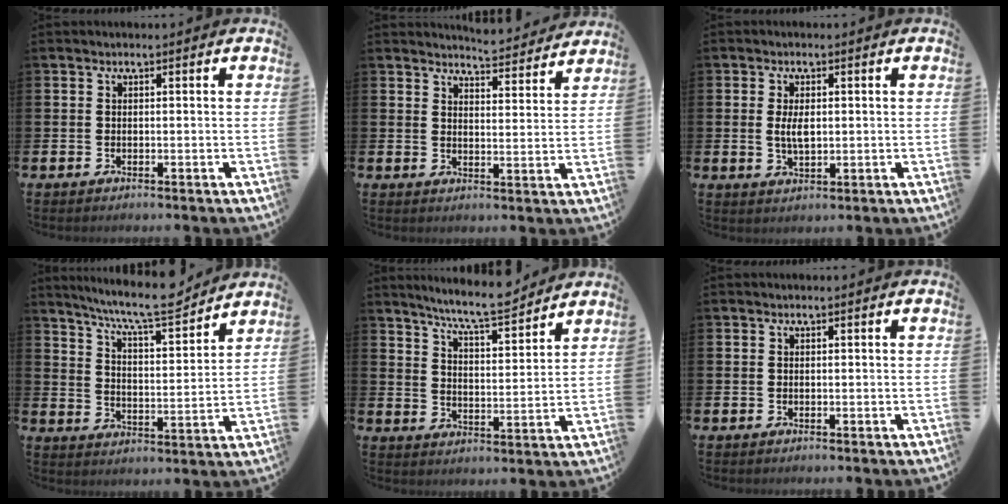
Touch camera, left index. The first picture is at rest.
{"total": 5.3, "force": [5.3, 0.2, 0.3], "torque": [-0.009, -0.038, 0.095]}
{"total": 3.3, "force": [0.4, 1.7, 2.9], "torque": [-0.042, -0.001, 0.002]}
{"total": 8.9, "force": [8.1, 0.7, 3.5], "torque": [-0.083, -0.053, 0.141]}
{"total": 7.5, "force": [7.2, 0.1, 2.4], "torque": [-0.065, -0.043, 0.126]}
{"total": 0.0}